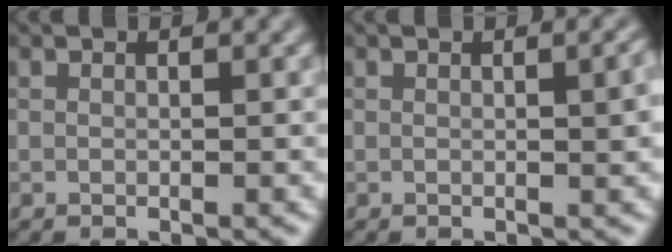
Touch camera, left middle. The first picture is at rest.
{"total": 1.9, "force": [0.2, 0.4, 1.8], "torque": [-0.021, 0.003, 0.003]}